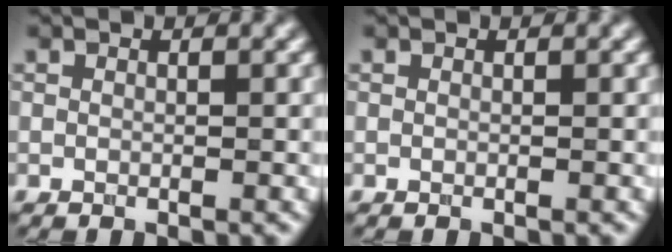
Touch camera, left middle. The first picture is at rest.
{"total": 0.0}